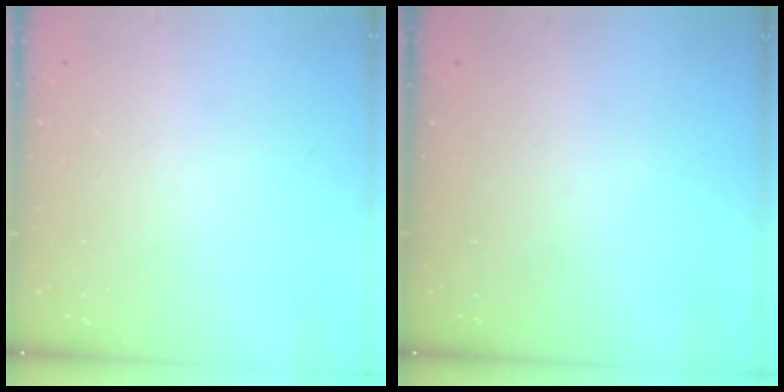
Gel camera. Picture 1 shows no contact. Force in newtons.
{"total": 0.0}